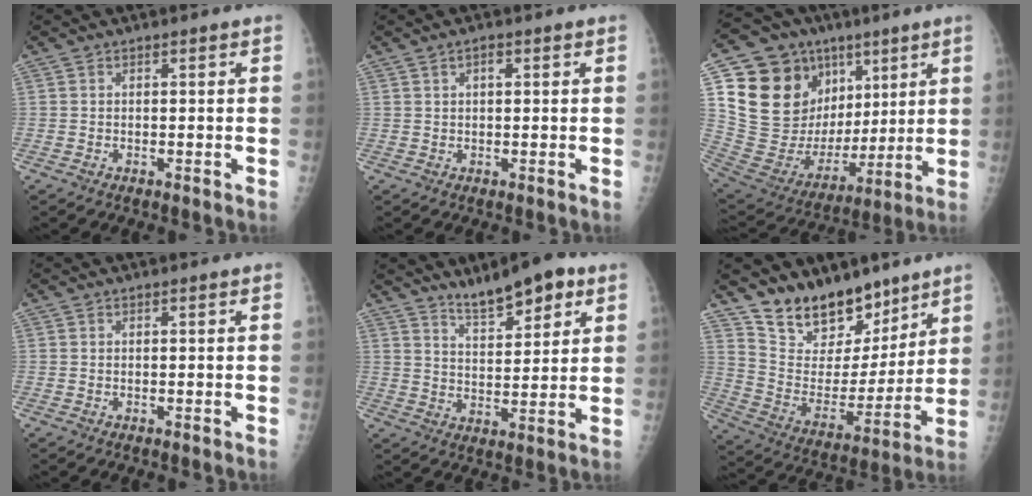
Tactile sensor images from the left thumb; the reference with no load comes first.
{"total": 1.5, "force": [0.5, 0.8, 1.1], "torque": [-0.012, 0.001, 0.010]}
{"total": 25.7, "force": [9.6, 18.7, 14.9], "torque": [-0.221, 0.006, 0.187]}
{"total": 0.0}
{"total": 9.8, "force": [6.8, 3.1, 6.3], "torque": [-0.084, -0.035, 0.113]}
{"total": 16.3, "force": [13.1, 8.2, 5.2], "torque": [-0.027, -0.092, 0.236]}